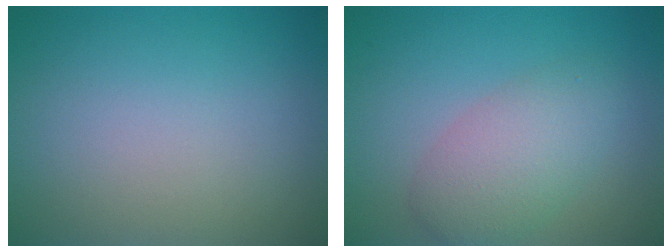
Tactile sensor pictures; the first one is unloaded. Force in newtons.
{"total": 4.2, "press": 4.2, "slide": 0.2}